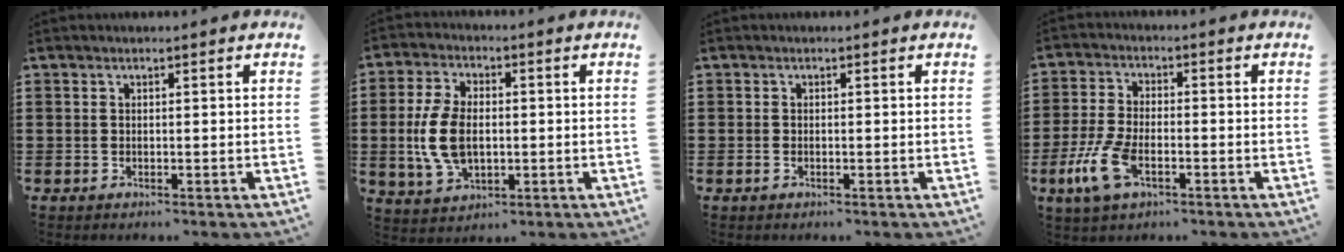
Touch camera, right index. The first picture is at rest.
{"total": 8.4, "force": [-0.5, 5.0, 6.8], "torque": [-0.166, 0.000, -0.017]}
{"total": 0.6, "force": [-0.4, 0.2, 0.5], "torque": [-0.010, -0.005, -0.005]}
{"total": 7.9, "force": [-3.1, 3.5, 6.4], "torque": [-0.160, -0.011, -0.063]}